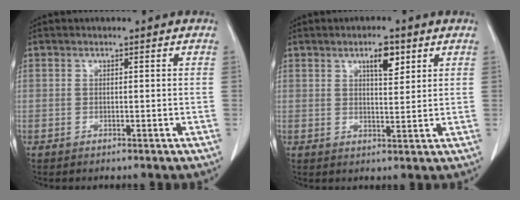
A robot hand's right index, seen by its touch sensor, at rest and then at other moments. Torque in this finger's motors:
{"motor_torque": [0.27, 0.27, 0.05, 0.03]}